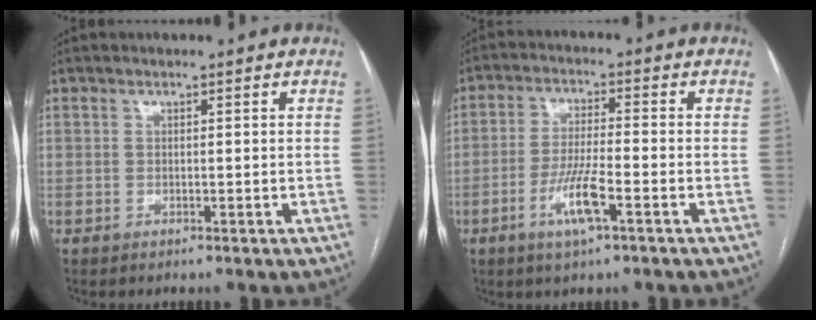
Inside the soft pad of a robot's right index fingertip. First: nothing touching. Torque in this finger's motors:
{"motor_torque": [1.32, -0.49, 0.32, 0.17]}